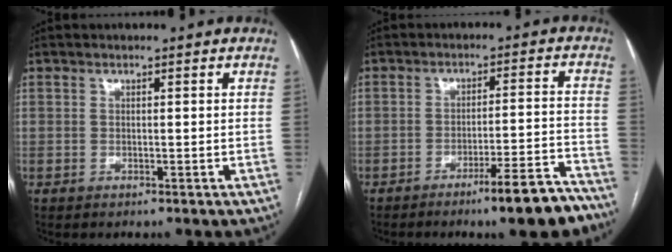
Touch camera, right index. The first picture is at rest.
{"total": 10.1, "force": [-7.8, 0.8, 6.4], "torque": [-0.070, 0.018, -0.115]}